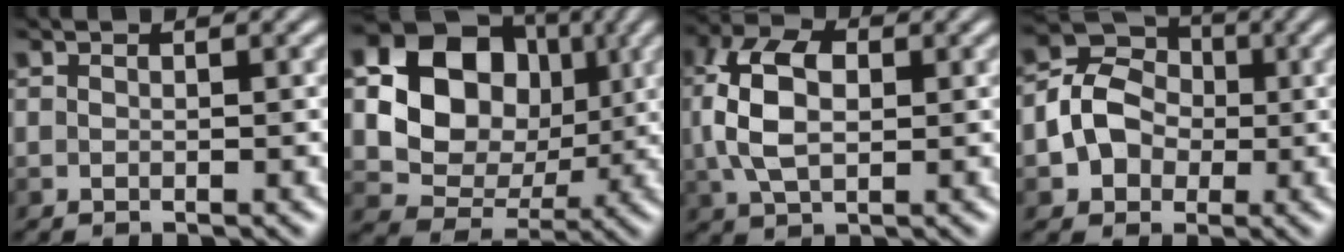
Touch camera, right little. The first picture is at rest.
{"total": 11.3, "force": [1.8, 9.2, 6.3], "torque": [-0.114, 0.005, 0.024]}
{"total": 7.3, "force": [0.1, 4.6, 5.6], "torque": [-0.130, 0.006, -0.001]}
{"total": 6.4, "force": [-1.1, 5.4, 3.2], "torque": [-0.062, 0.013, -0.032]}